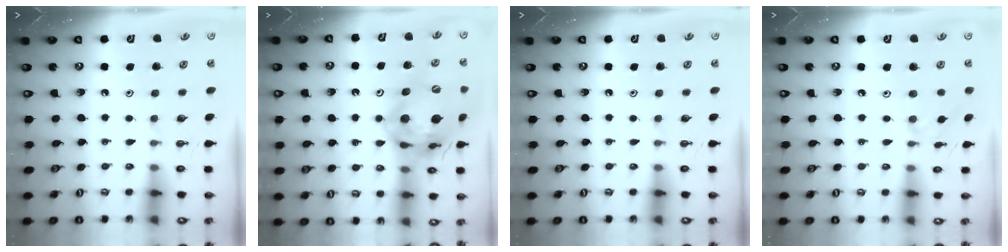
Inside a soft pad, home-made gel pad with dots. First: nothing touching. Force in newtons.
{"total": 20.7, "press": 20.5, "slide": 2.6}
{"total": 0.0}
{"total": 2.1, "press": 2.1, "slide": 0.4}